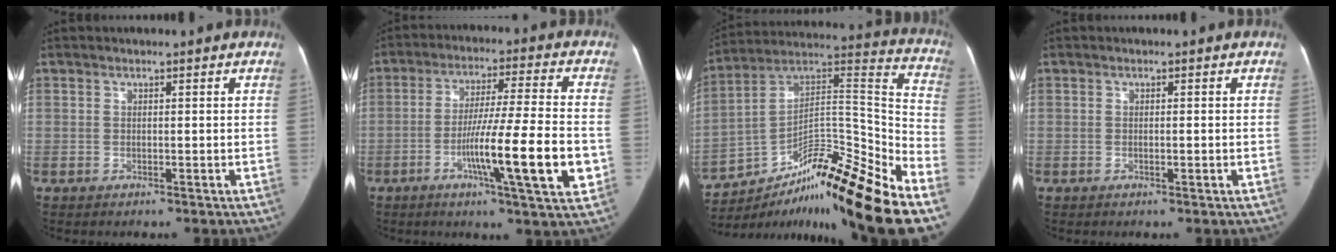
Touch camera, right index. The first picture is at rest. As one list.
[{"total": 15.3, "force": [-4.5, 0.3, 14.6], "torque": [-0.237, -0.011, -0.074]}, {"total": 24.1, "force": [-16.1, 2.0, 17.8], "torque": [-0.245, 0.039, -0.265]}, {"total": 1.0, "force": [-0.2, 0.3, 0.9], "torque": [-0.019, 0.003, -0.003]}]